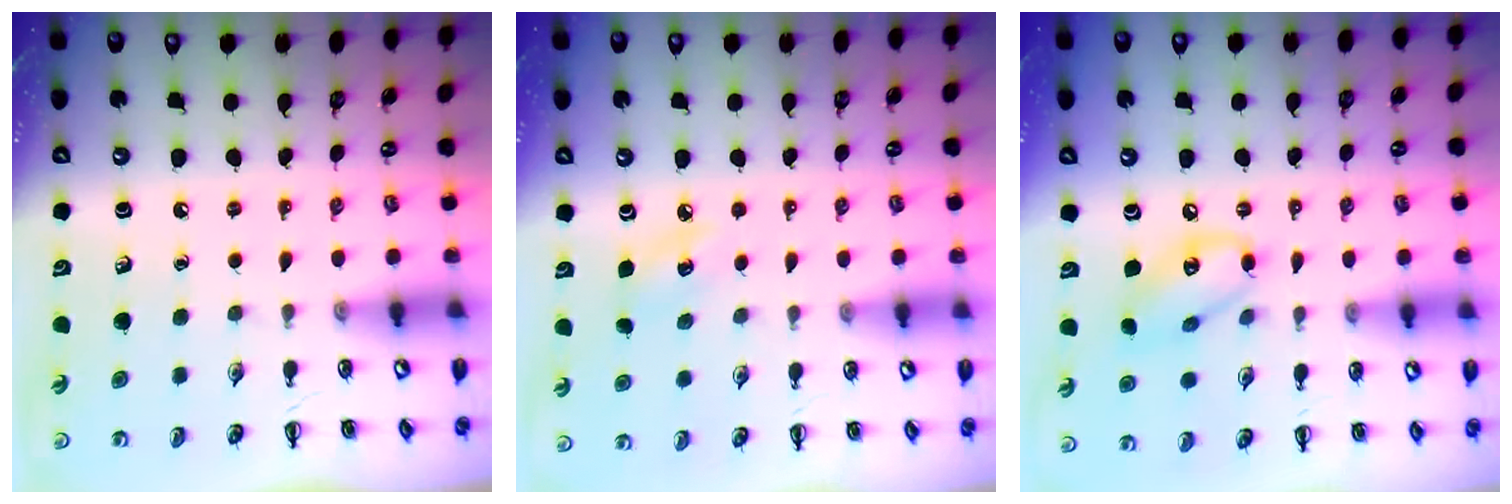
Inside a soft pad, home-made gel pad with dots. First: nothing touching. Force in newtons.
{"total": 5.8, "press": 5.6, "slide": 1.5}
{"total": 10.6, "press": 10.5, "slide": 1.8}